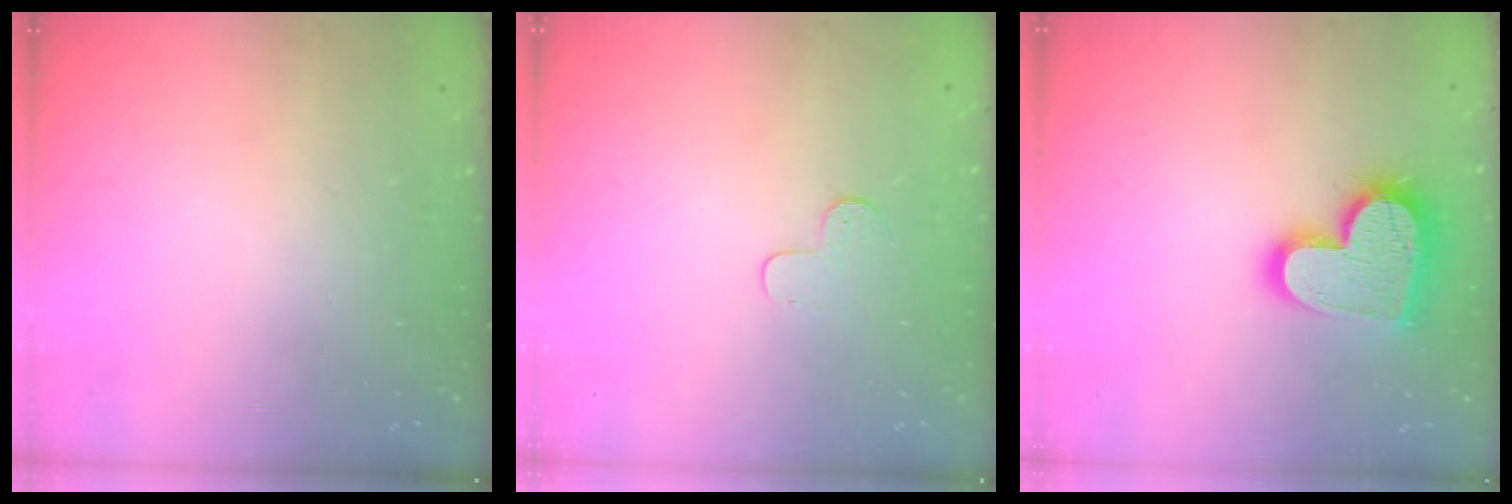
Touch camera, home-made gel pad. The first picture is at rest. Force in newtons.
{"total": 3.9, "press": 3.9, "slide": 0.4}
{"total": 16.7, "press": 16.7, "slide": 1.1}